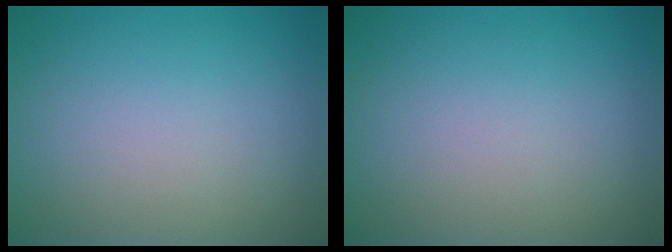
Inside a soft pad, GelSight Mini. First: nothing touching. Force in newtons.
{"total": 0.0}